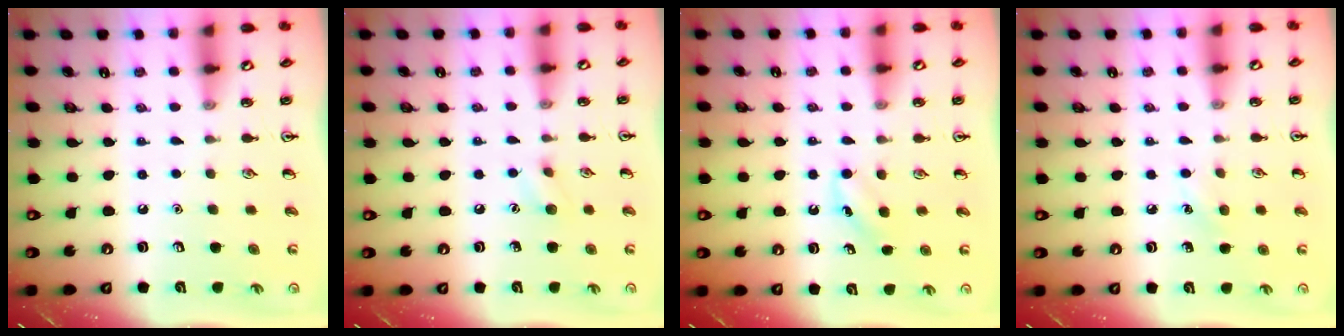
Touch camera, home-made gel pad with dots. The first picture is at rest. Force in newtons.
{"total": 6.2, "press": 5.9, "slide": 1.9}
{"total": 3.9, "press": 3.6, "slide": 1.5}
{"total": 5.1, "press": 4.8, "slide": 1.5}